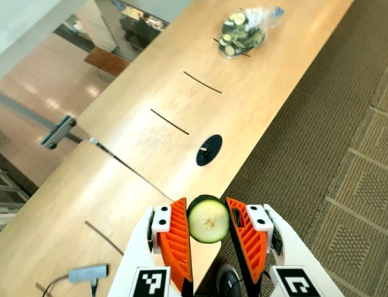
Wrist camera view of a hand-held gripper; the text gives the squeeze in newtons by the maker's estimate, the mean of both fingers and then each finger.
{"total": 8.5, "left": 8.3, "right": 8.6}